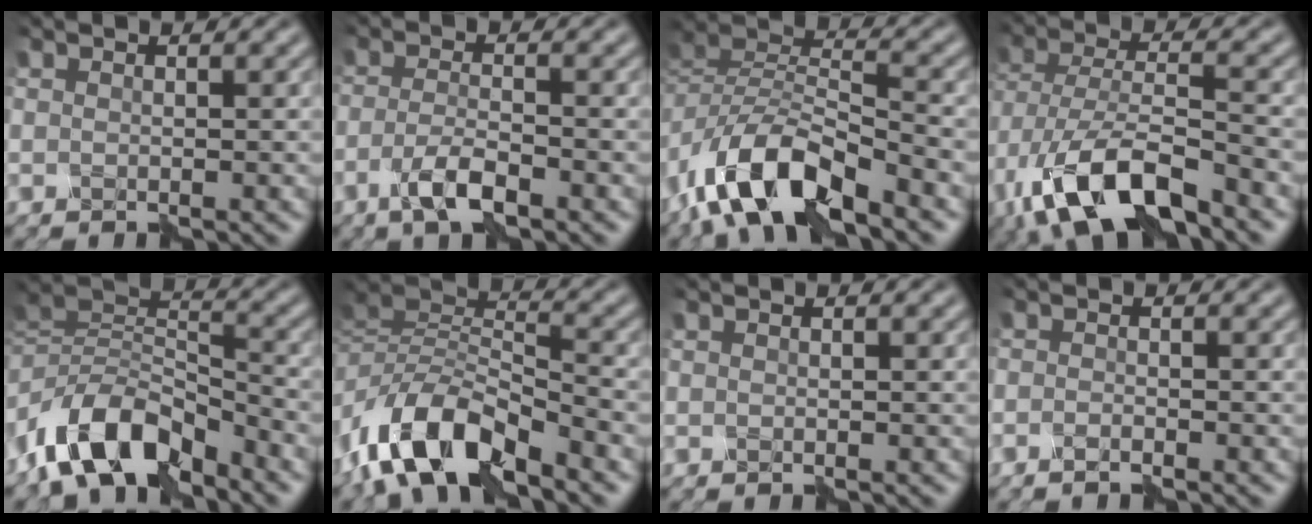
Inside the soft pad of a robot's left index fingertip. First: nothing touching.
{"total": 3.5, "force": [-2.1, 0.9, 2.7], "torque": [-0.055, 0.007, -0.040]}
{"total": 9.5, "force": [-6.0, 4.0, 6.2], "torque": [-0.111, 0.010, -0.116]}
{"total": 10.6, "force": [-6.4, 4.2, 7.4], "torque": [-0.152, -0.009, -0.115]}
{"total": 9.1, "force": [-5.9, 4.3, 5.4], "torque": [-0.085, 0.010, -0.116]}
{"total": 9.2, "force": [-5.5, 3.9, 6.2], "torque": [-0.117, 0.009, -0.111]}
{"total": 0.0}
{"total": 0.9, "force": [-0.9, 0.1, 0.4], "torque": [-0.006, 0.005, -0.012]}